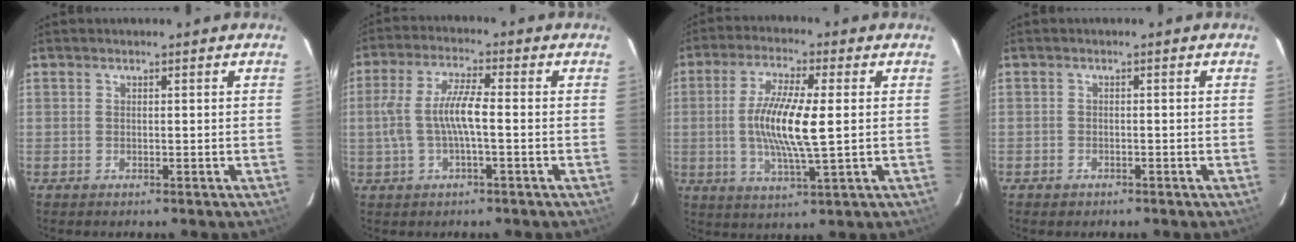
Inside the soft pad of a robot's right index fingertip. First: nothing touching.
{"total": 8.1, "force": [-0.9, 1.7, 7.9], "torque": [-0.162, 0.006, -0.013]}
{"total": 11.4, "force": [0.0, 1.8, 11.3], "torque": [-0.216, -0.005, -0.002]}
{"total": 1.5, "force": [-1.0, 1.1, 0.2], "torque": [-0.008, 0.003, -0.013]}